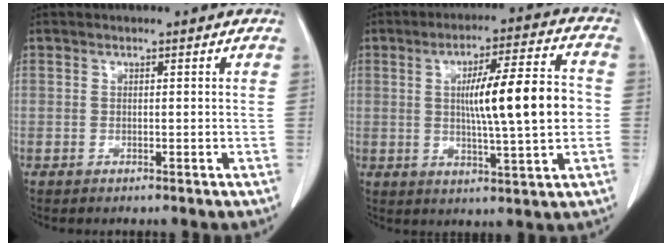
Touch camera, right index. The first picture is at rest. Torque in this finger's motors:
{"motor_torque": [0.99, -0.33, 0.44, 0.14]}